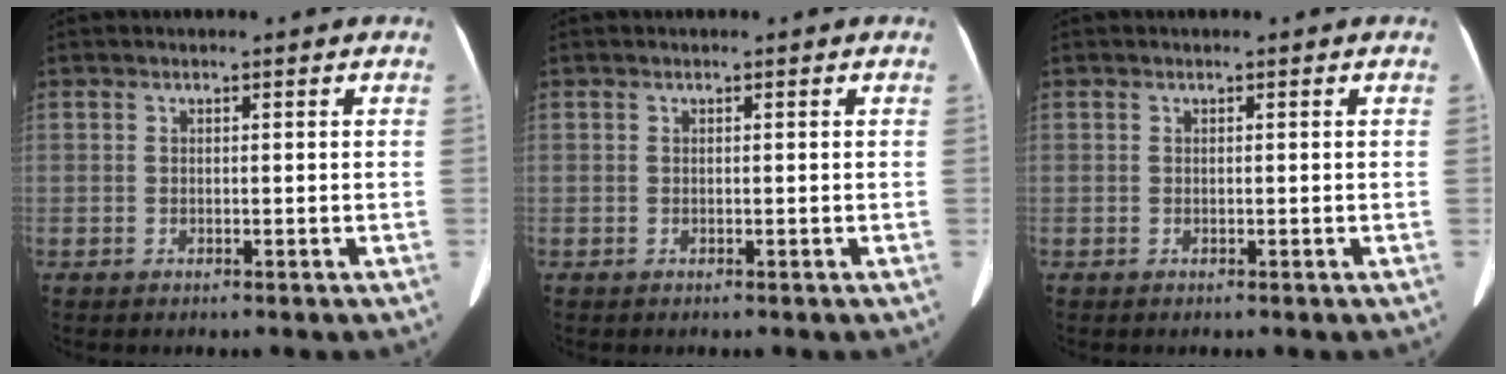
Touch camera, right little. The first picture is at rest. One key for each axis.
{"total": 0.0}
{"total": 0.0}